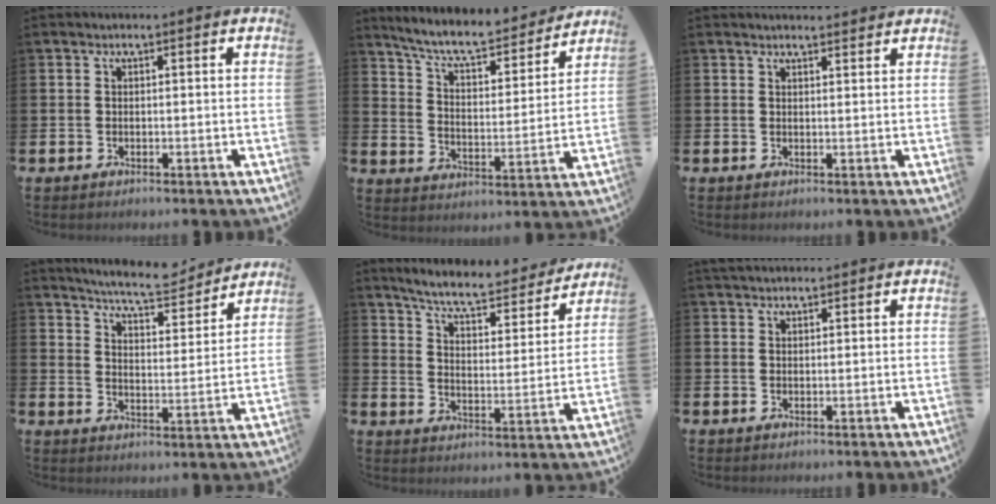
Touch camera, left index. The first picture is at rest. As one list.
[{"total": 8.1, "force": [7.4, 1.5, 2.9], "torque": [-0.084, -0.052, 0.125]}, {"total": 1.8, "force": [1.8, 0.1, 0.0], "torque": [0.006, -0.011, 0.030]}, {"total": 7.3, "force": [7.0, 0.6, 1.9], "torque": [-0.051, -0.046, 0.121]}, {"total": 7.4, "force": [6.9, 1.0, 2.6], "torque": [-0.075, -0.047, 0.114]}, {"total": 1.7, "force": [1.6, 0.5, 0.3], "torque": [0.002, 0.000, 0.027]}]